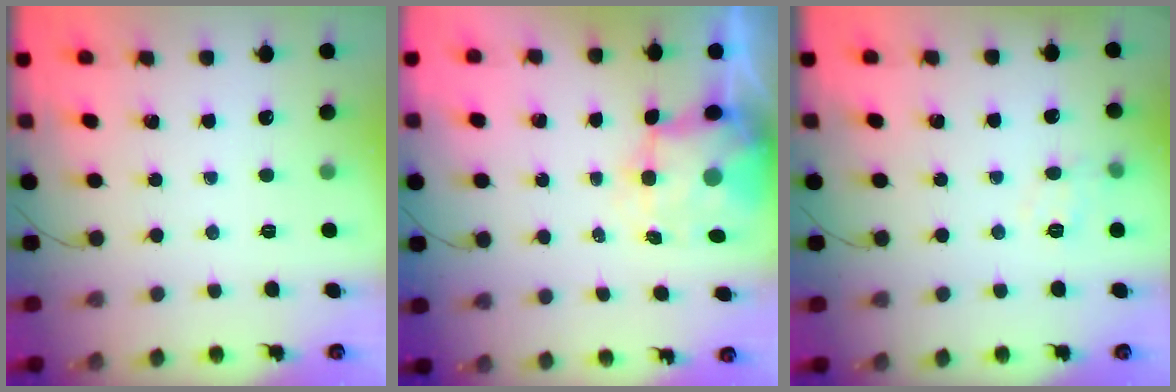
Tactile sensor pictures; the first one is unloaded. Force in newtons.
{"total": 5.5, "press": 5.2, "slide": 1.9}
{"total": 8.7, "press": 8.6, "slide": 1.4}